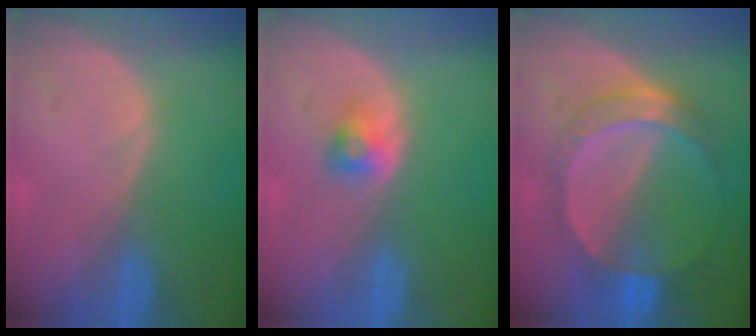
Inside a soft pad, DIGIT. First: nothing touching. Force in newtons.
{"total": 2.7, "press": 2.4, "slide": 1.1}
{"total": 6.8, "press": 6.5, "slide": 1.7}